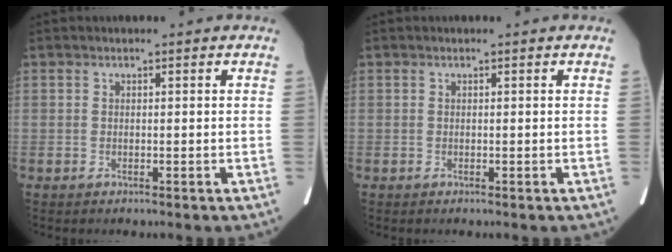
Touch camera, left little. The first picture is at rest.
{"total": 0.0}